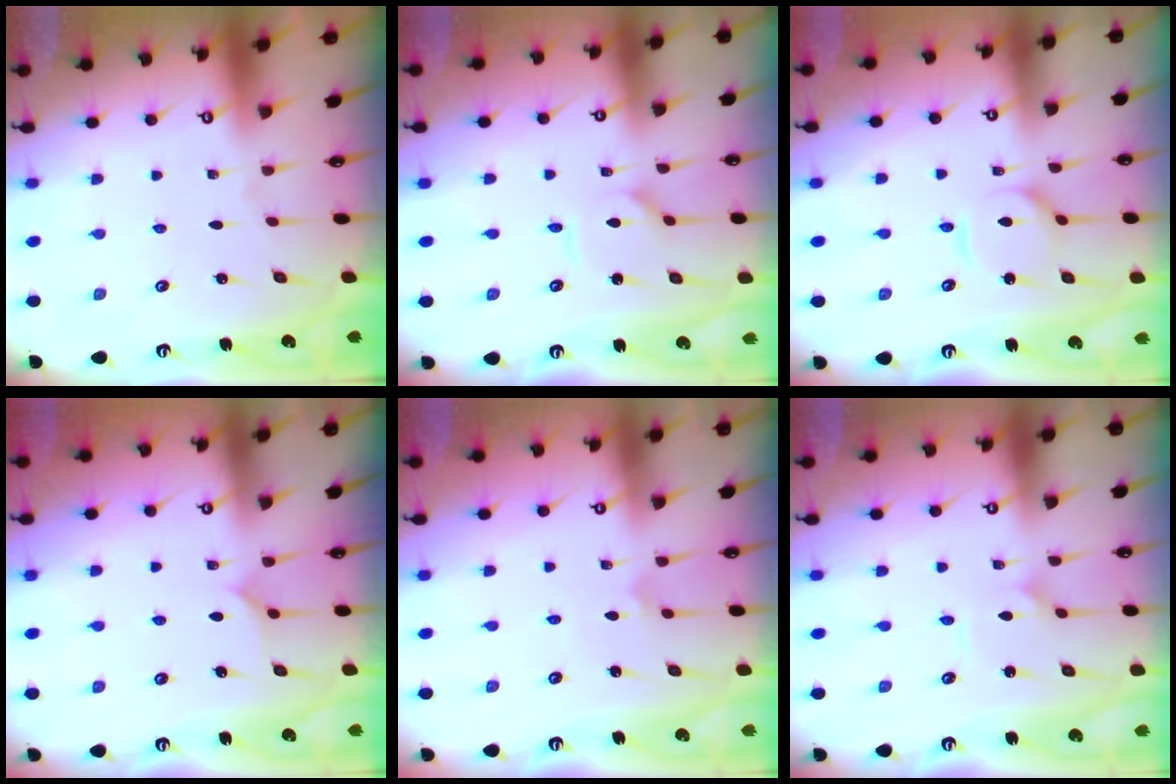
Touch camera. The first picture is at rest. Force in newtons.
{"total": 2.5, "press": 2.5, "slide": 0.4}
{"total": 7.1, "press": 7.1, "slide": 0.7}
{"total": 5.7, "press": 5.7, "slide": 0.4}
{"total": 3.9, "press": 3.9, "slide": 0.5}
{"total": 1.9, "press": 1.9, "slide": 0.0}